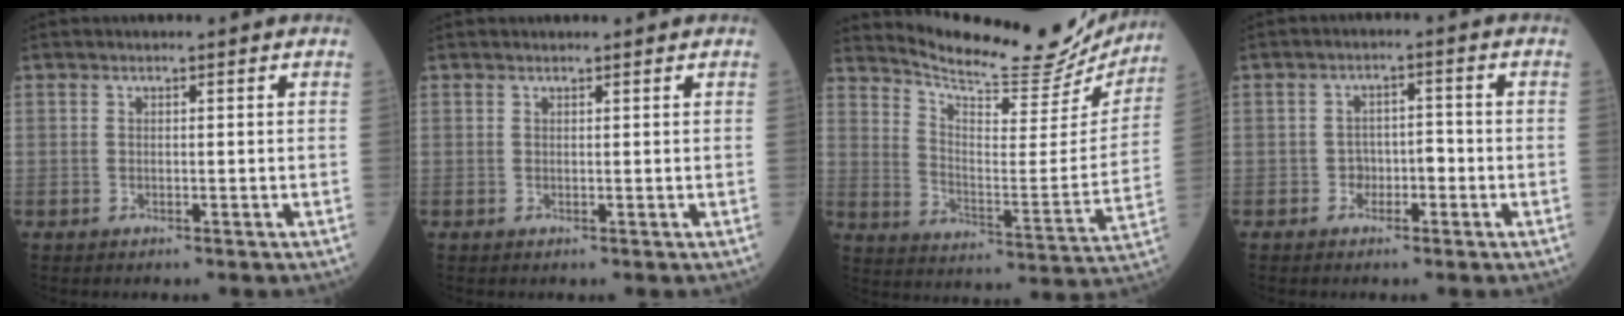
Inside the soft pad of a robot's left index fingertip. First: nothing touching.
{"total": 1.4, "force": [1.4, 0.1, 0.2], "torque": [-0.004, 0.008, 0.020]}
{"total": 20.2, "force": [19.2, 3.0, 5.5], "torque": [-0.093, -0.067, 0.260]}
{"total": 2.6, "force": [-1.3, 1.7, 1.5], "torque": [-0.014, 0.009, -0.025]}